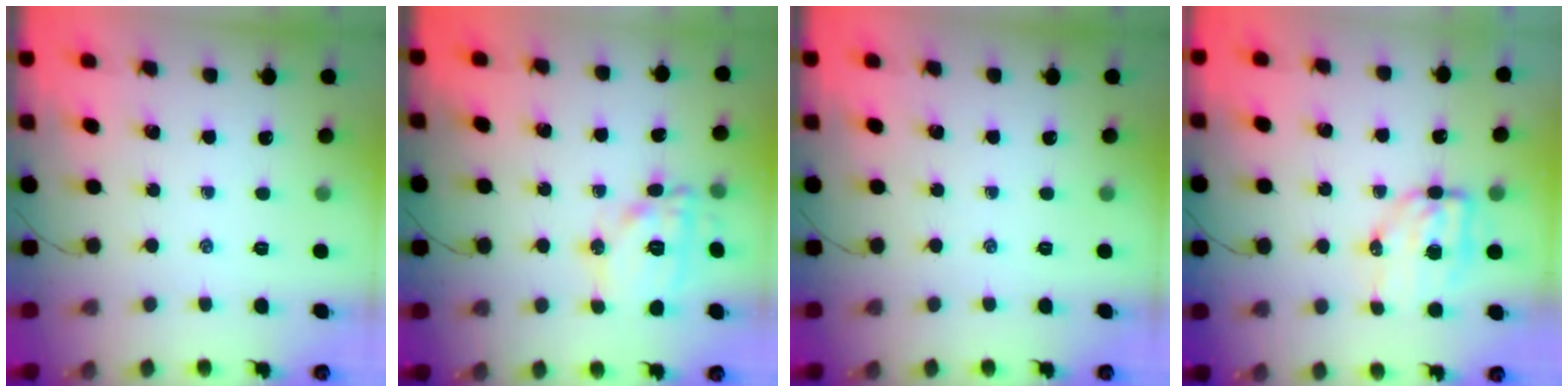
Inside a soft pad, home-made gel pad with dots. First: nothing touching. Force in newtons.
{"total": 13.1, "press": 13.1, "slide": 0.1}
{"total": 0.0}
{"total": 7.8, "press": 7.6, "slide": 1.5}